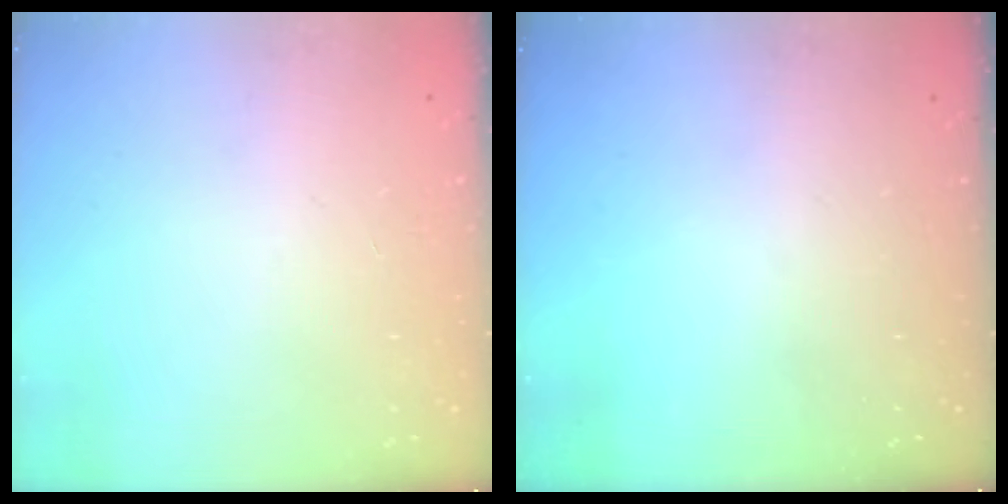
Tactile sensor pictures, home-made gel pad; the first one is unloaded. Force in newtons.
{"total": 0.0}